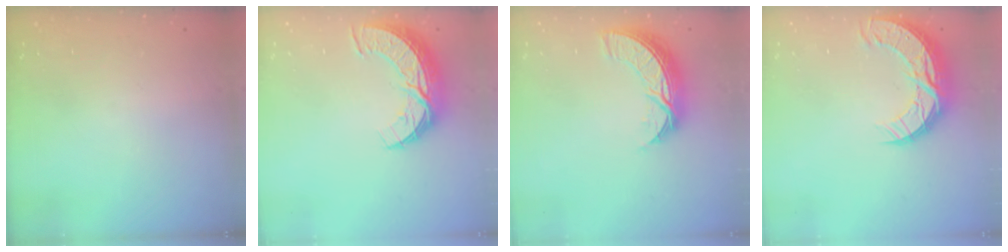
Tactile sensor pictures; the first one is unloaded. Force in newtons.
{"total": 9.7, "press": 9.7, "slide": 0.7}
{"total": 9.3, "press": 9.3, "slide": 0.7}
{"total": 15.1, "press": 15.1, "slide": 1.1}